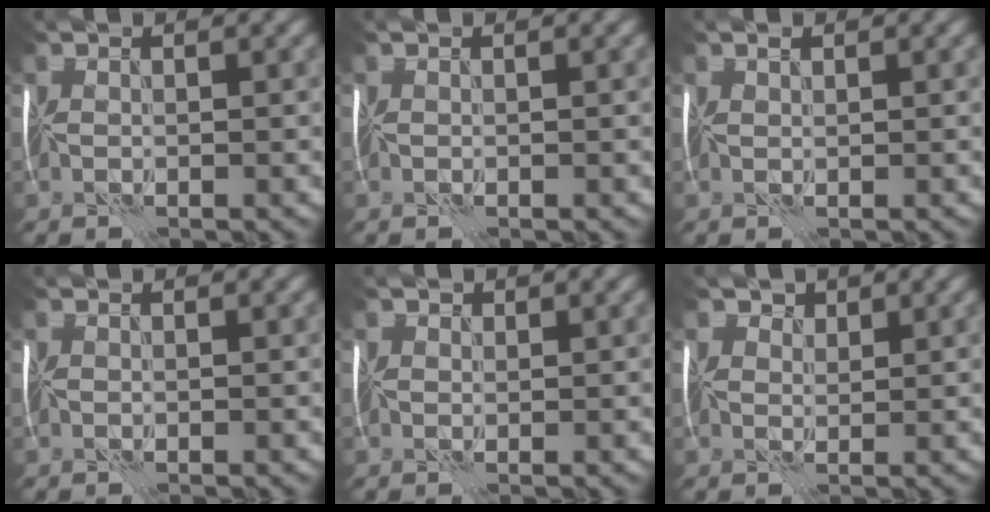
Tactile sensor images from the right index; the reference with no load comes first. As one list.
[{"total": 0.0}, {"total": 0.0}, {"total": 0.0}, {"total": 0.5, "force": [0.3, 0.4, -0.1], "torque": [-0.006, -0.002, 0.009]}, {"total": 1.6, "force": [1.2, 1.0, 0.0], "torque": [-0.012, -0.012, 0.029]}]